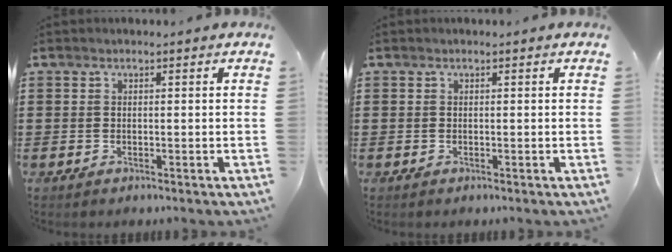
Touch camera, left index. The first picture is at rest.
{"total": 0.0}